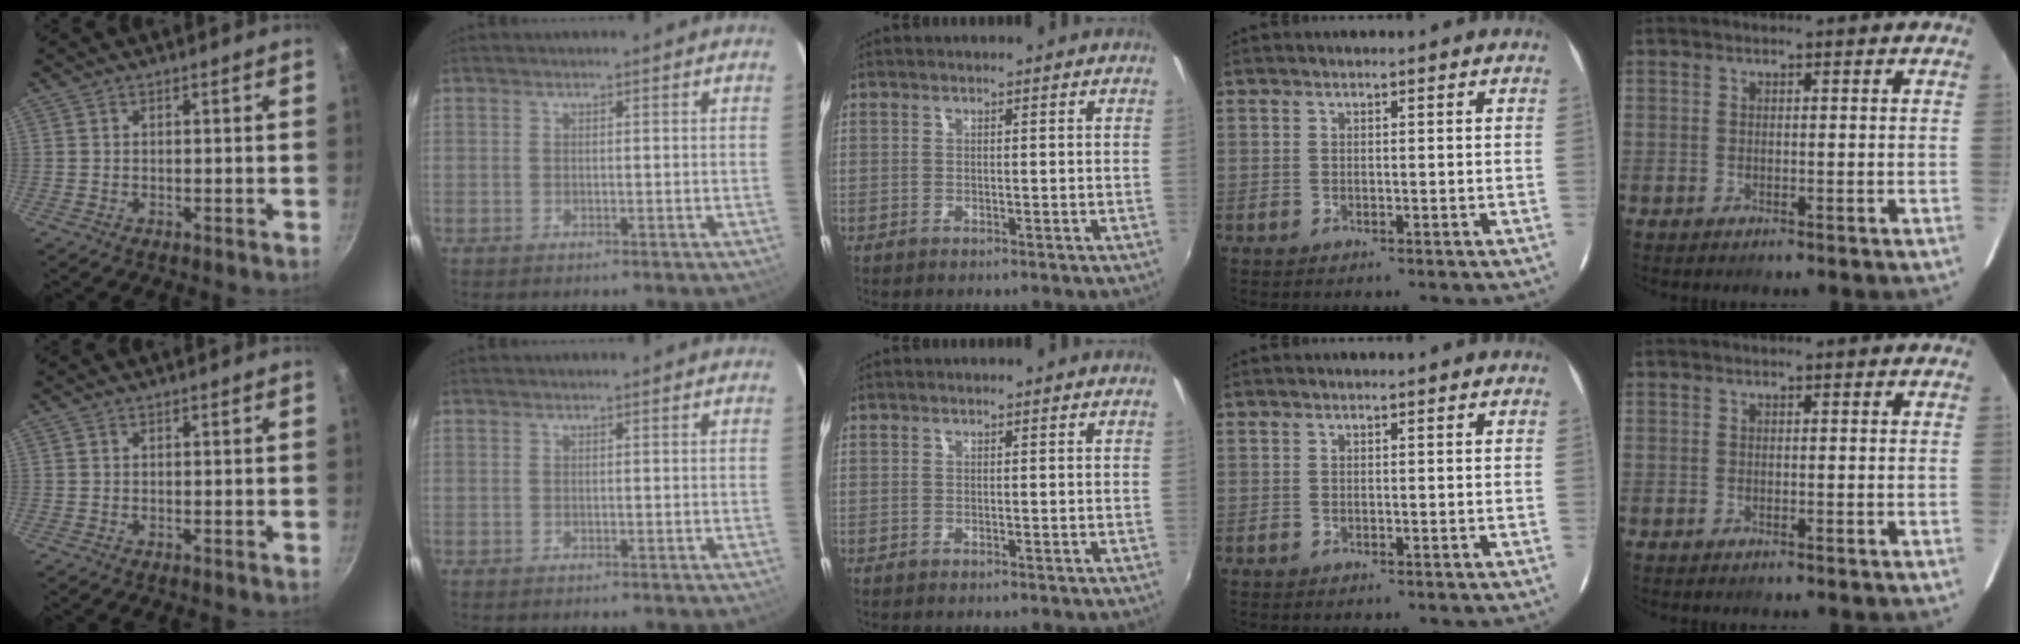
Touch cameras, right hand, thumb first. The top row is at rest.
{}